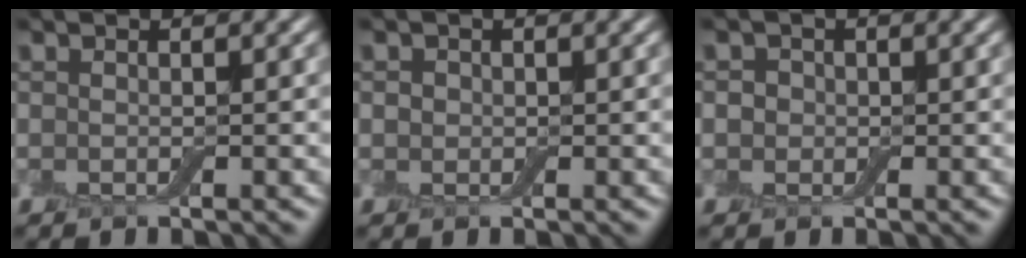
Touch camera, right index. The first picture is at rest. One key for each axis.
{"total": 0.8, "fx": 0.1, "fy": 0.8, "fz": 0.0, "tx": 0.000, "ty": 0.001, "tz": -0.002}
{"total": 1.7, "fx": 0.4, "fy": 1.6, "fz": 0.5, "tx": 0.000, "ty": 0.005, "tz": -0.007}